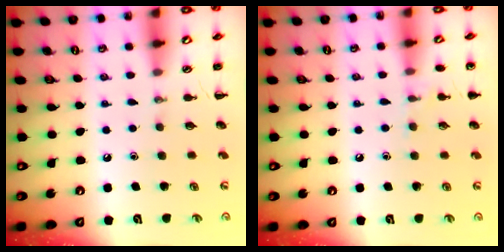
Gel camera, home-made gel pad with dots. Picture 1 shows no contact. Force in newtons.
{"total": 5.5, "press": 5.4, "slide": 1.3}